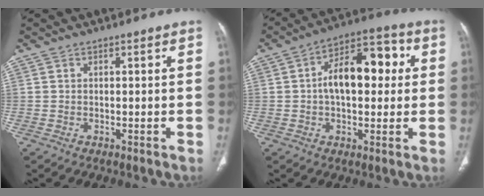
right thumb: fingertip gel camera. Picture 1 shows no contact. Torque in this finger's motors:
{"motor_torque": [1.81, 1.77, 1.40, -0.47, 0.11]}